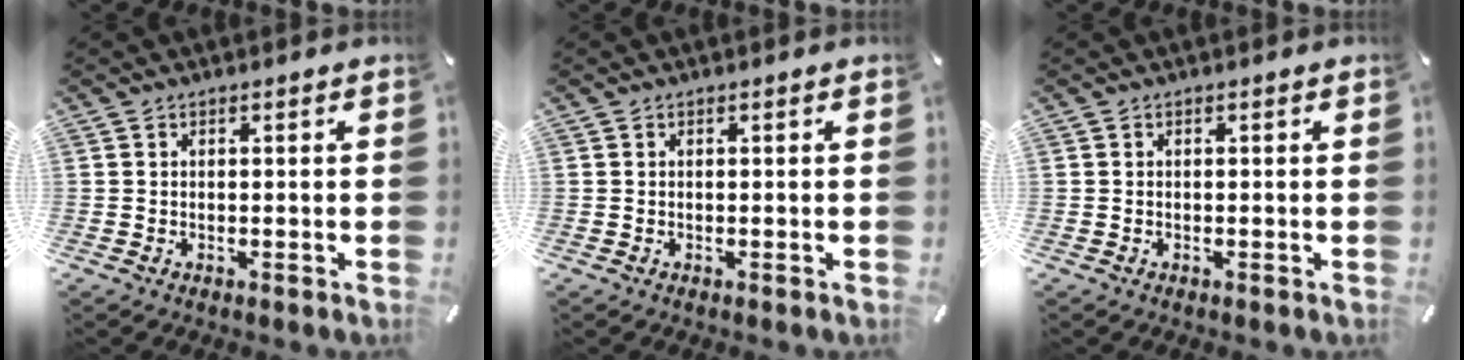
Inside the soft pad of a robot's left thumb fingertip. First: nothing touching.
{"total": 0.0}
{"total": 0.0}